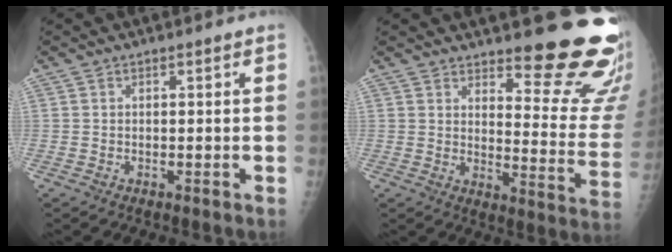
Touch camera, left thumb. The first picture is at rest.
{"total": 16.8, "force": [13.2, 3.9, 9.6], "torque": [-0.079, -0.127, 0.166]}